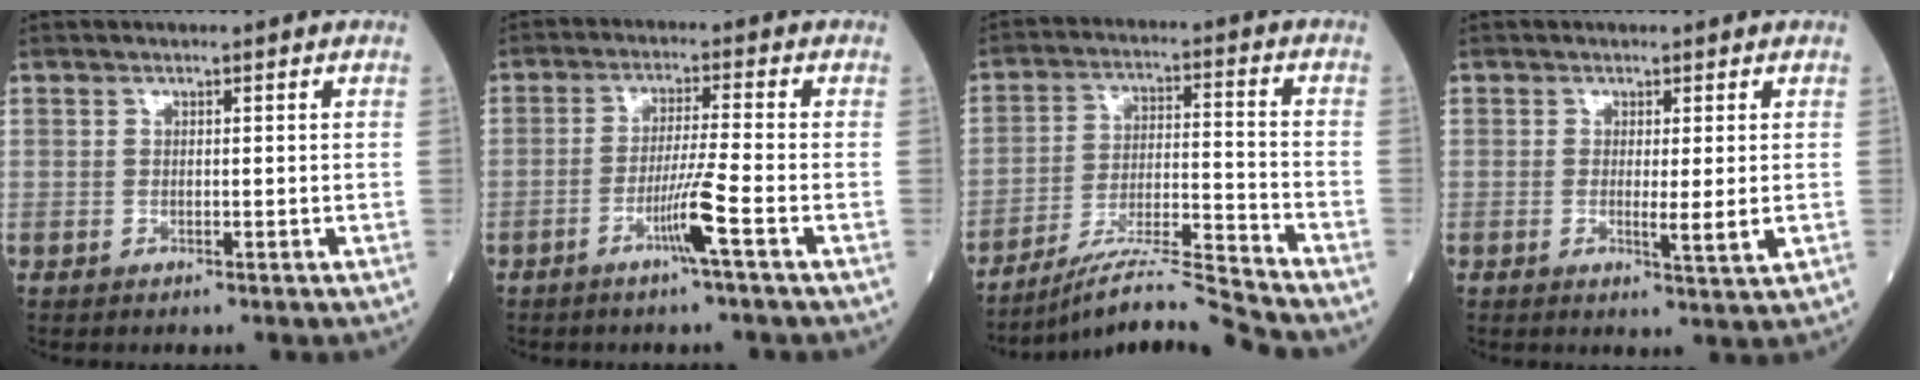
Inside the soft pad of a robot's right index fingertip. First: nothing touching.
{"total": 5.3, "force": [-2.5, -1.2, 4.5], "torque": [-0.088, -0.009, -0.050]}
{"total": 11.0, "force": [-10.3, -2.3, 3.0], "torque": [-0.046, 0.013, -0.181]}
{"total": 3.1, "force": [-0.2, 0.0, 3.1], "torque": [-0.050, -0.007, -0.003]}